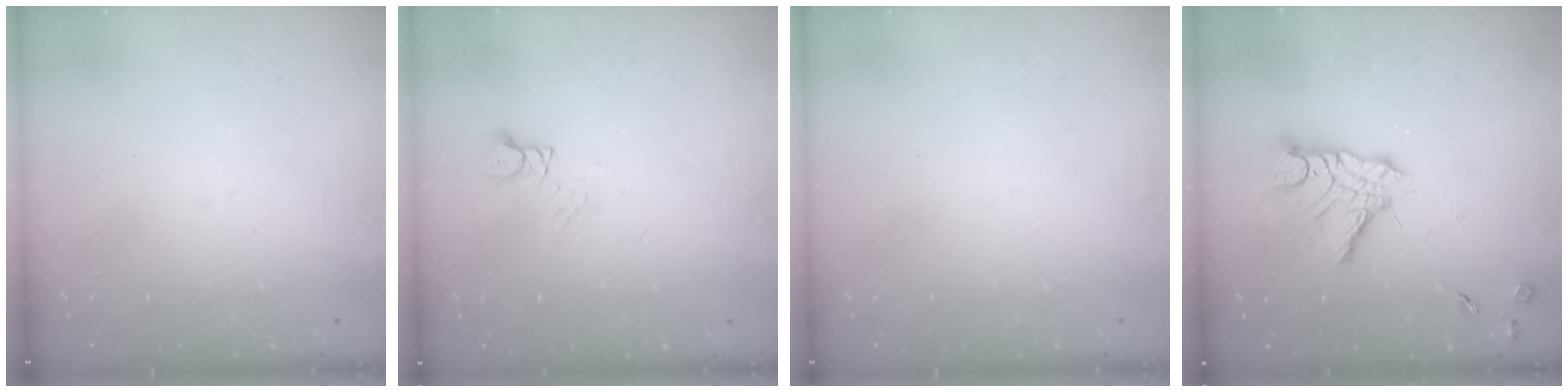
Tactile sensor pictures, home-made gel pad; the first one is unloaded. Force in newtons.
{"total": 6.1, "press": 6.1, "slide": 0.6}
{"total": 0.0}
{"total": 13.3, "press": 13.3, "slide": 1.2}